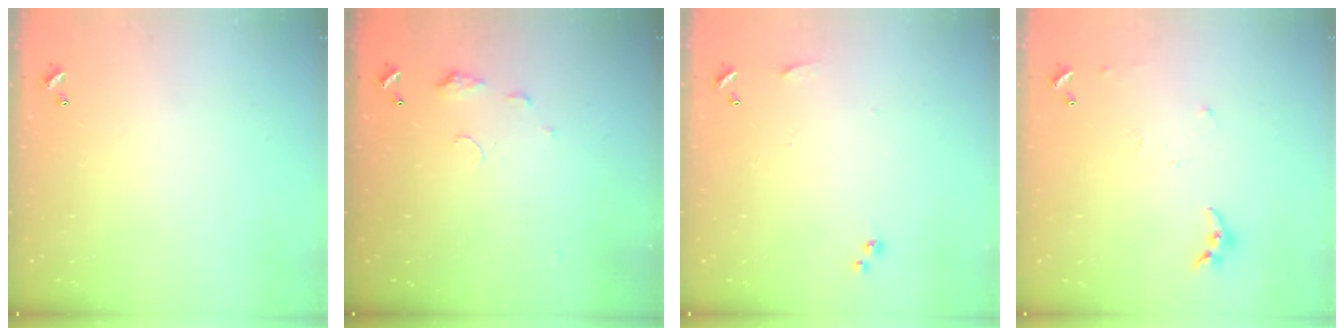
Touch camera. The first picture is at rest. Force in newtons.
{"total": 5.6, "press": 5.6, "slide": 0.7}
{"total": 5.1, "press": 5.0, "slide": 0.7}
{"total": 7.5, "press": 7.5, "slide": 0.6}